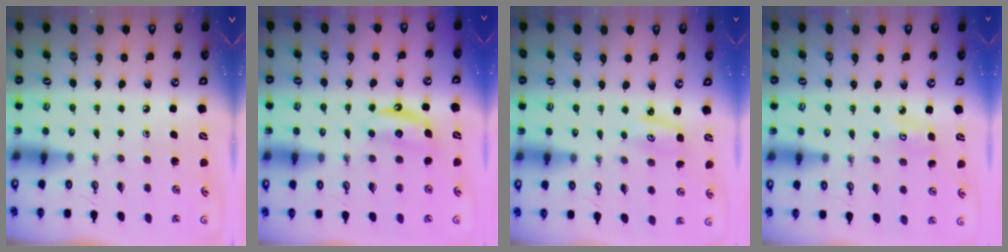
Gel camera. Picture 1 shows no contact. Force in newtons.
{"total": 6.1, "press": 6.1, "slide": 0.7}
{"total": 2.9, "press": 2.9, "slide": 0.3}
{"total": 4.7, "press": 4.7, "slide": 0.4}